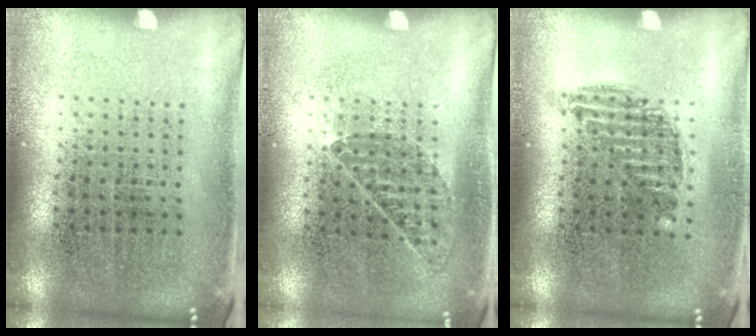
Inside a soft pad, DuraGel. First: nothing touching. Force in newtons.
{"total": 0.9, "press": 0.7, "slide": 0.5}
{"total": 0.9, "press": 0.8, "slide": 0.4}